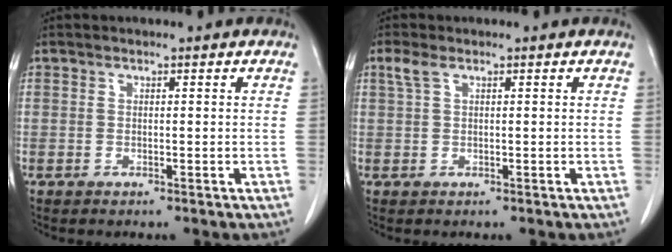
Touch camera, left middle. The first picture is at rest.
{"total": 1.8, "force": [1.0, 0.6, 1.3], "torque": [-0.041, 0.016, 0.025]}